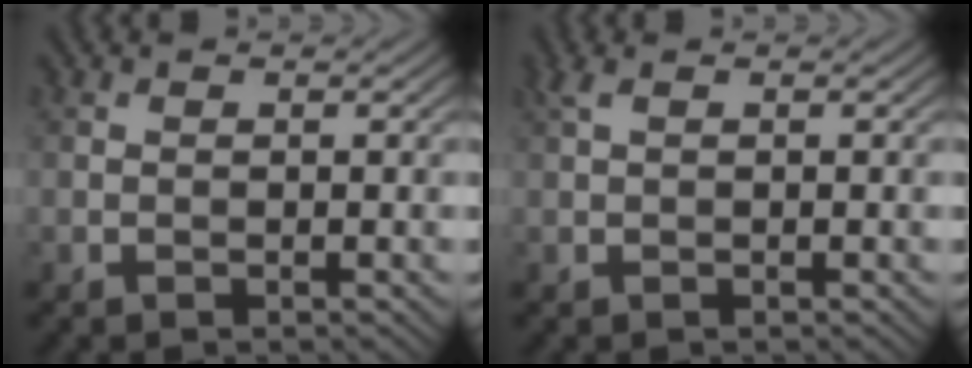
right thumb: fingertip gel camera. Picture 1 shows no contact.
{"total": 1.5, "force": [0.8, 0.4, 1.2], "torque": [-0.033, 0.007, 0.015]}